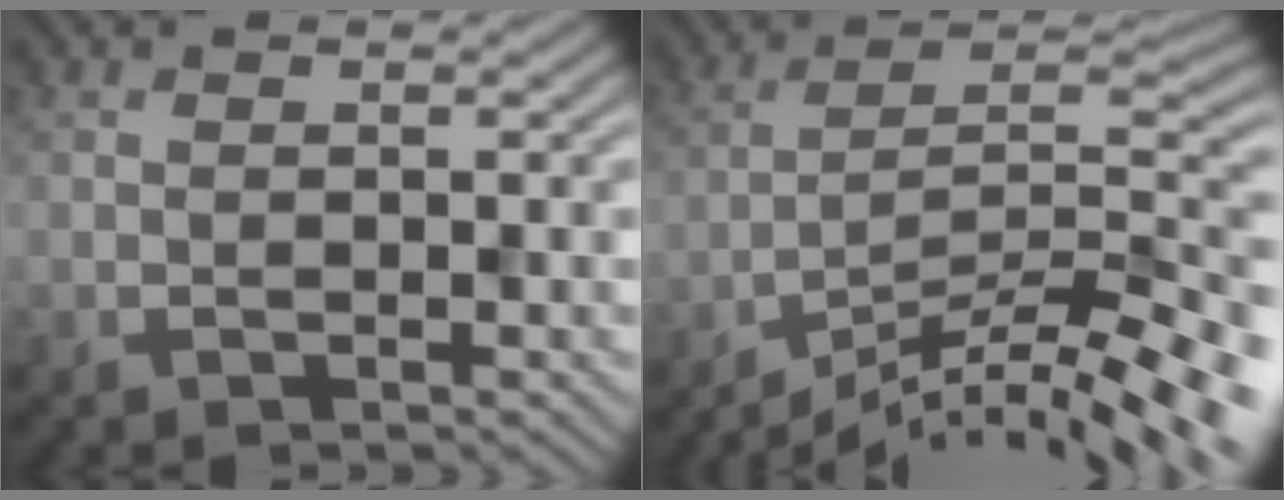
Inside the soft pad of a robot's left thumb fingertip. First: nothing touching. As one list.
[{"total": 13.7, "force": [-11.5, 1.8, 7.1], "torque": [-0.111, 0.003, -0.186]}]